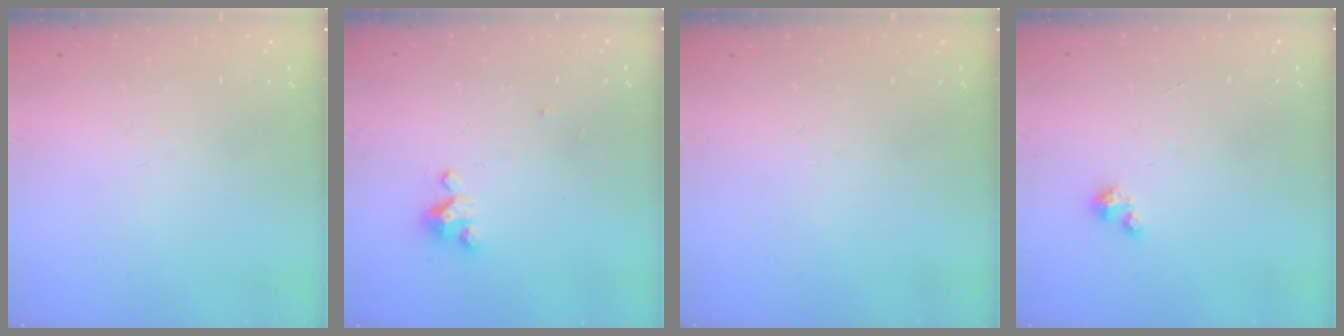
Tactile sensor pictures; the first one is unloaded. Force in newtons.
{"total": 2.9, "press": 2.9, "slide": 0.3}
{"total": 0.0}
{"total": 0.9, "press": 0.9, "slide": 0.2}